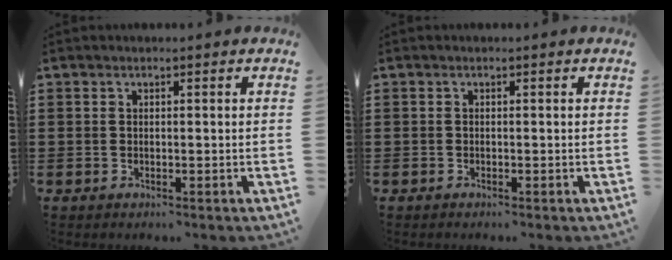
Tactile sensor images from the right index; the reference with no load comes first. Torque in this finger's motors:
{"motor_torque": [-0.11, 0.79, 0.02, 0.01]}